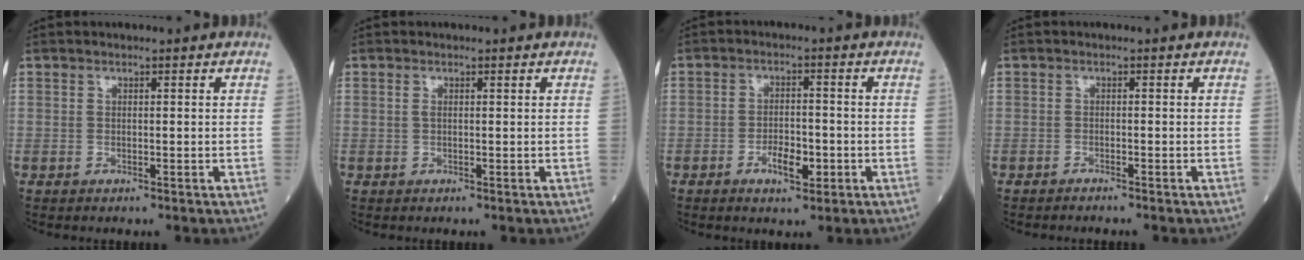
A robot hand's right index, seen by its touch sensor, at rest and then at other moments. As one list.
[{"total": 0.6, "force": [0.3, 0.2, 0.6], "torque": [-0.018, 0.004, 0.006]}, {"total": 4.4, "force": [-1.8, 1.7, 3.5], "torque": [-0.062, 0.003, -0.029]}, {"total": 0.6, "force": [-0.6, -0.2, 0.1], "torque": [-0.003, -0.001, -0.009]}]